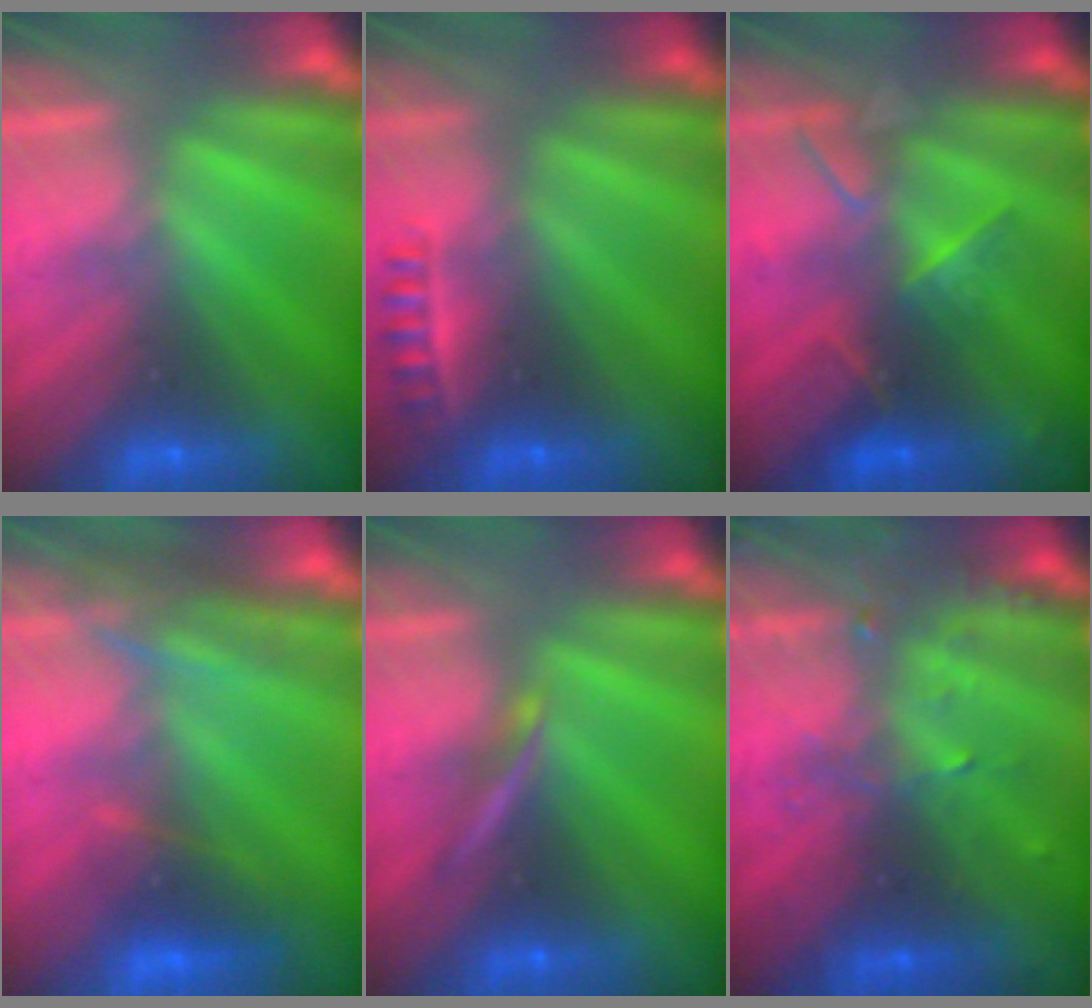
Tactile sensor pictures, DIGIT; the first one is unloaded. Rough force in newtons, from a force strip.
{"total": 2.3}
{"total": 2.9}
{"total": 3.6}
{"total": 2.2}
{"total": 3.3}